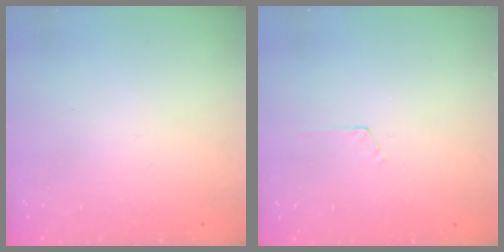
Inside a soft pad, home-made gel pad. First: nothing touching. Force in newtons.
{"total": 2.2, "press": 2.2, "slide": 0.3}